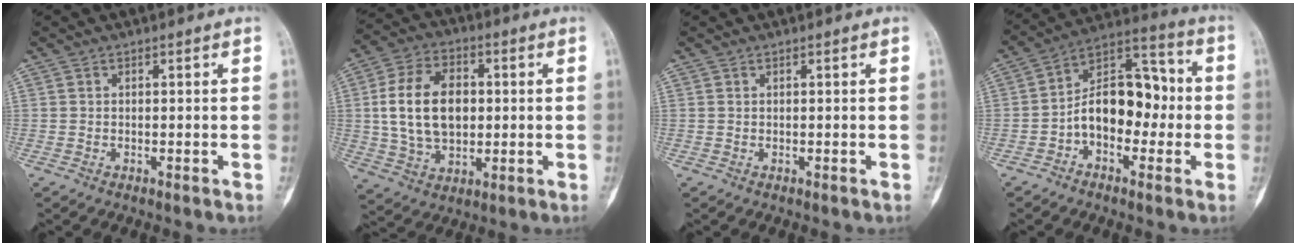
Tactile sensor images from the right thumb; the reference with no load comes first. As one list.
[{"total": 15.3, "force": [1.3, 10.2, 11.3], "torque": [-0.182, 0.008, 0.024]}, {"total": 0.0}, {"total": 14.1, "force": [-2.2, 9.0, 10.7], "torque": [-0.140, 0.051, -0.046]}]